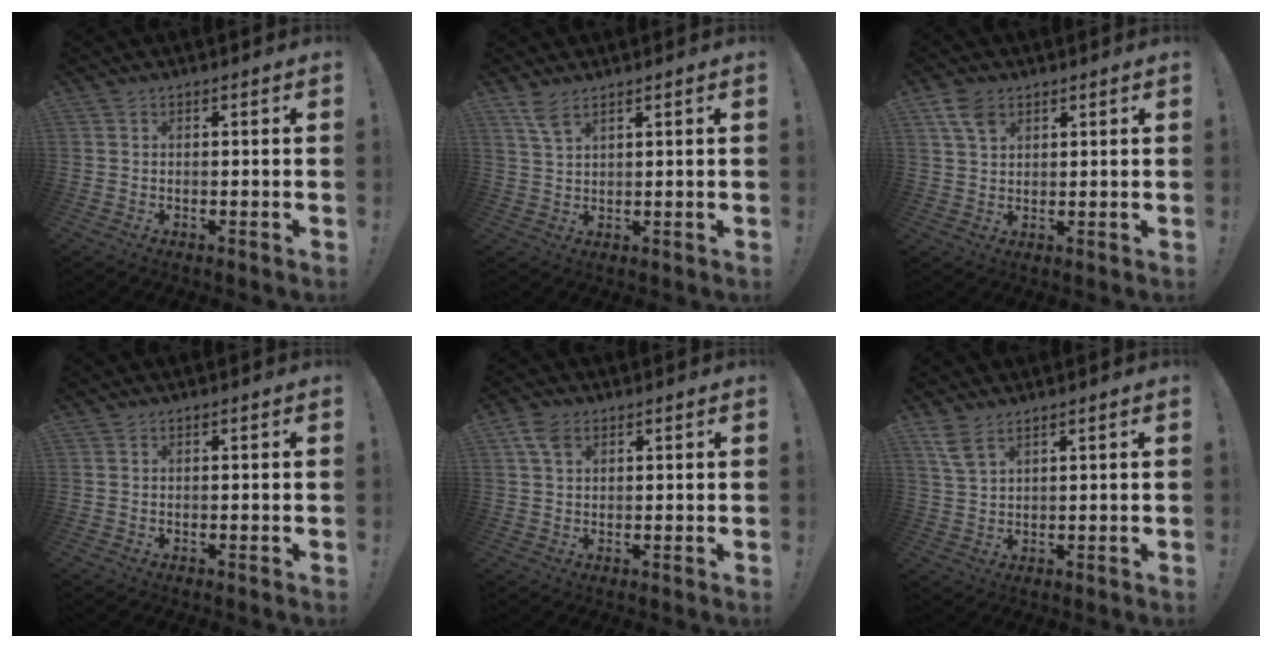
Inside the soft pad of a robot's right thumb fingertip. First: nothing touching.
{"total": 4.6, "force": [3.3, 1.5, 2.8], "torque": [-0.055, -0.014, 0.059]}
{"total": 6.4, "force": [3.5, 4.0, 3.5], "torque": [-0.064, -0.006, 0.068]}
{"total": 0.0}
{"total": 5.0, "force": [2.3, 3.1, 3.2], "torque": [-0.061, 0.001, 0.044]}
{"total": 4.8, "force": [3.2, 1.6, 3.3], "torque": [-0.068, -0.010, 0.060]}